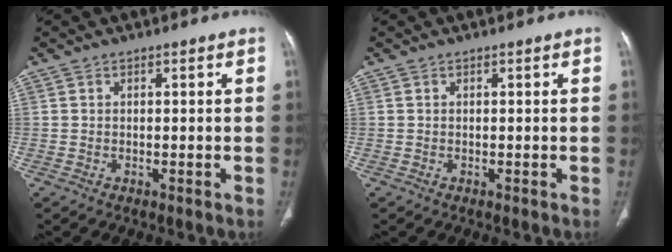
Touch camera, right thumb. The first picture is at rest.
{"total": 0.0}